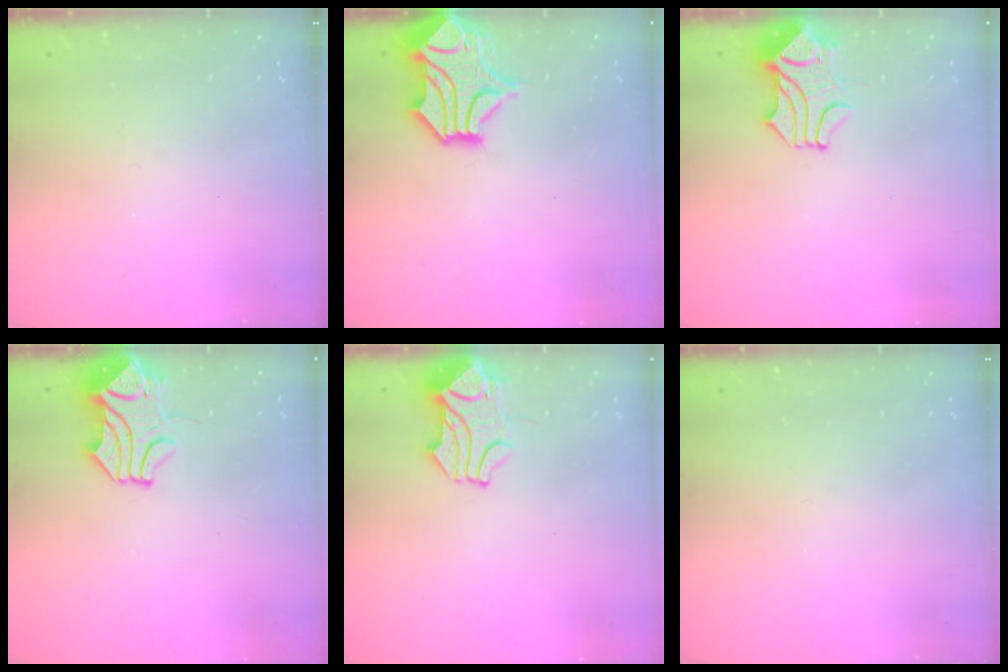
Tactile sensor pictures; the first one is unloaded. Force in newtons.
{"total": 4.3, "press": 3.9, "slide": 1.9}
{"total": 2.0, "press": 1.7, "slide": 0.9}
{"total": 2.1, "press": 2.0, "slide": 0.7}
{"total": 5.8, "press": 5.8, "slide": 0.6}
{"total": 0.0}